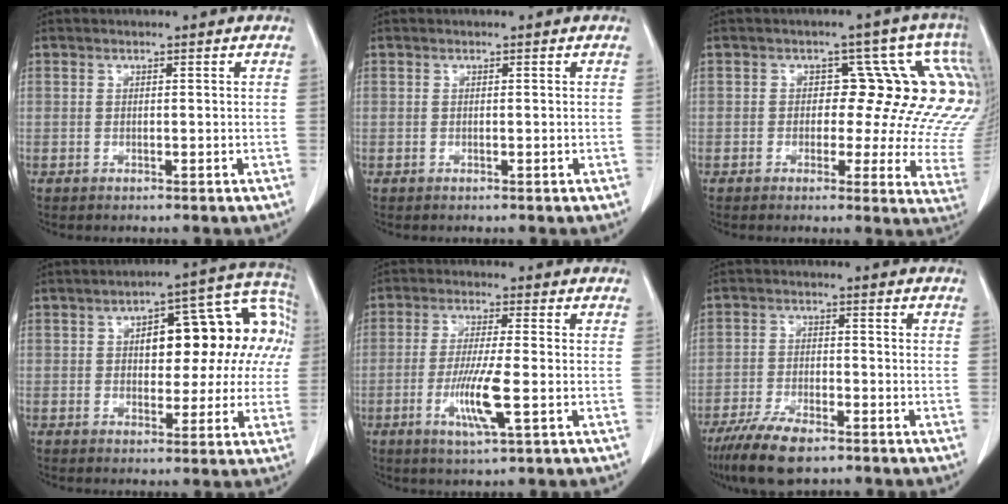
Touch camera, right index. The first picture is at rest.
{"total": 0.0}
{"total": 13.0, "force": [3.3, 6.1, 11.0], "torque": [-0.122, 0.007, 0.014]}
{"total": 16.0, "force": [2.9, 7.2, 14.0], "torque": [-0.173, 0.054, 0.036]}
{"total": 7.9, "force": [-2.3, 0.3, 7.6], "torque": [-0.146, -0.016, -0.044]}
{"total": 8.2, "force": [-5.8, 2.5, 5.2], "torque": [-0.097, -0.013, -0.104]}